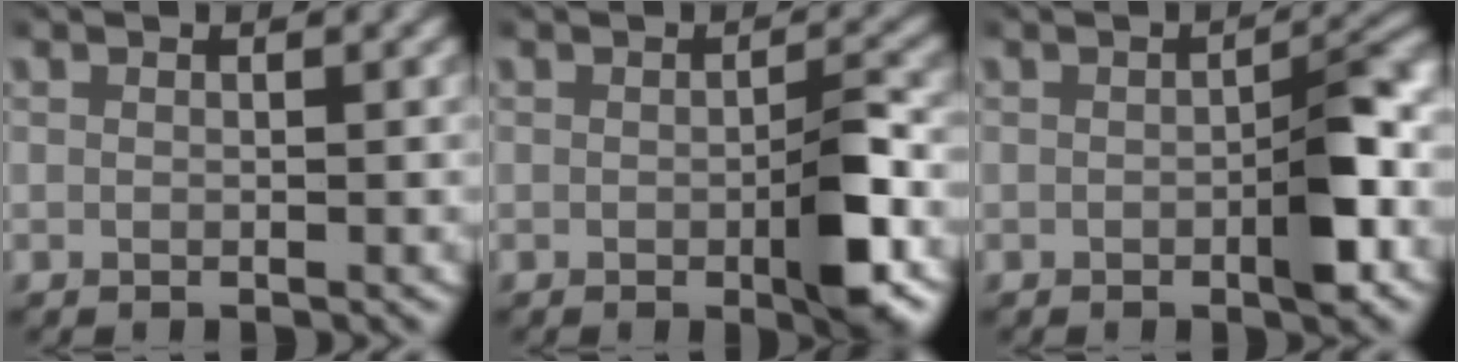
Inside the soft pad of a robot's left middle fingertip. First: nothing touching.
{"total": 4.4, "force": [-1.1, 1.6, 3.9], "torque": [-0.051, -0.005, -0.017]}
{"total": 4.2, "force": [-0.9, 1.5, 3.8], "torque": [-0.049, 0.001, -0.015]}